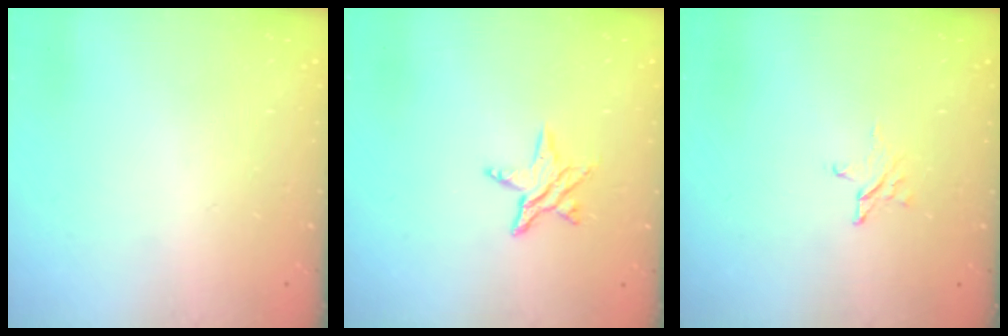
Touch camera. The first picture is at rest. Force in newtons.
{"total": 5.4, "press": 5.3, "slide": 0.6}
{"total": 3.5, "press": 3.5, "slide": 0.4}